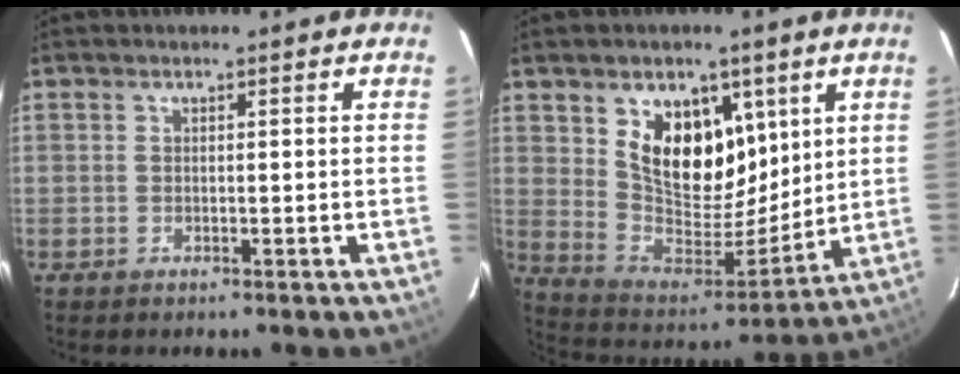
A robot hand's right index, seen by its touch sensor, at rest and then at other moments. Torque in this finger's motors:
{"motor_torque": [1.20, 0.94, 0.37, 0.15]}